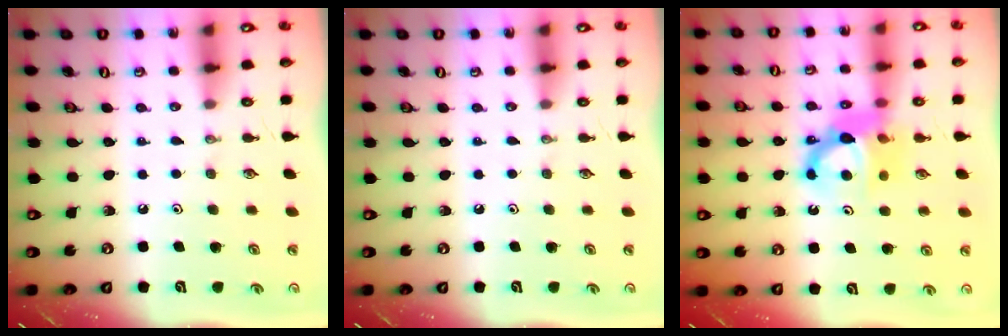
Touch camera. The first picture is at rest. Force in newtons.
{"total": 0.0}
{"total": 10.4, "press": 10.2, "slide": 2.0}